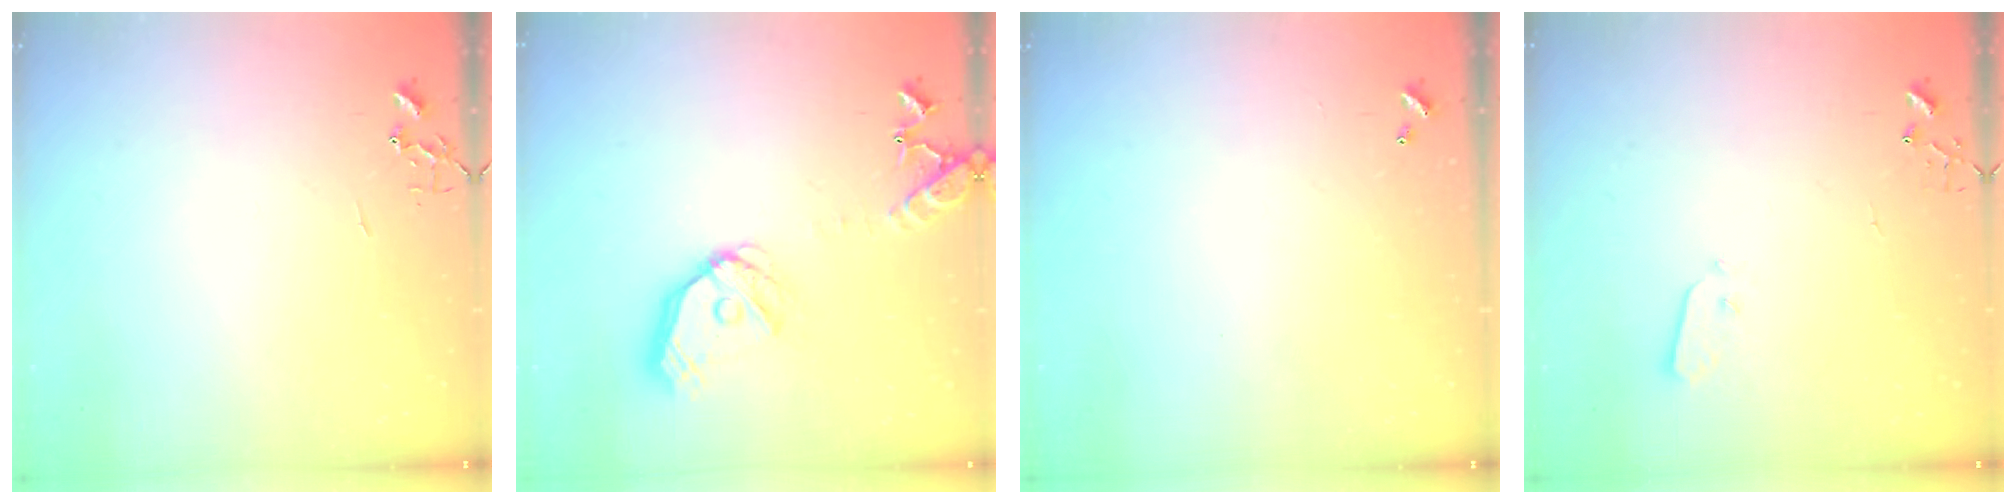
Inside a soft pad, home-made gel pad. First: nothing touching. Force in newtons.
{"total": 16.6, "press": 16.4, "slide": 2.7}
{"total": 0.0}
{"total": 3.6, "press": 3.6, "slide": 0.2}